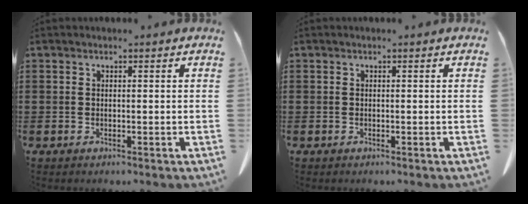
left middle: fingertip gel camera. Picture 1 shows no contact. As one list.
[{"total": 0.0}]